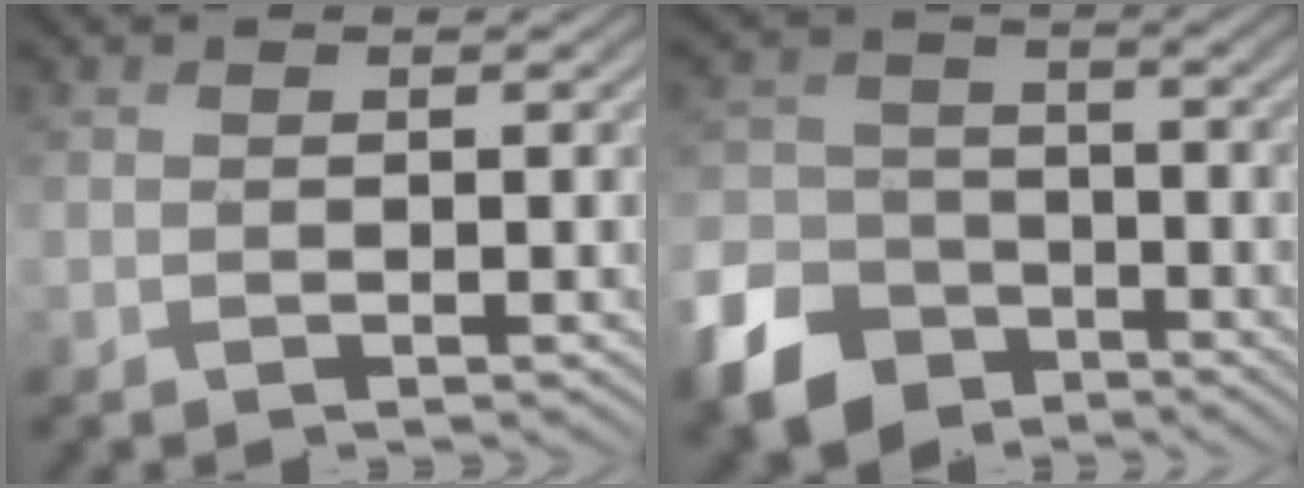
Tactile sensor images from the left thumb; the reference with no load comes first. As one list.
[{"total": 9.6, "force": [-5.8, 6.6, 3.8], "torque": [-0.103, -0.023, -0.128]}]